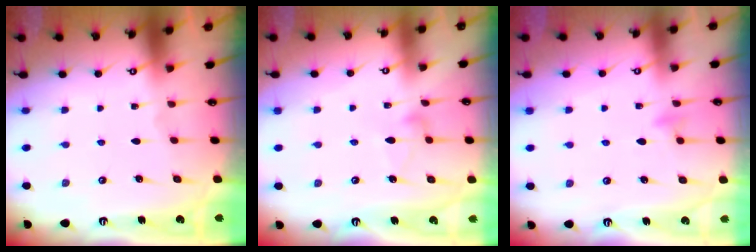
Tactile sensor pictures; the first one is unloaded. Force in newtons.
{"total": 6.8, "press": 6.8, "slide": 0.3}
{"total": 5.1, "press": 5.0, "slide": 0.7}